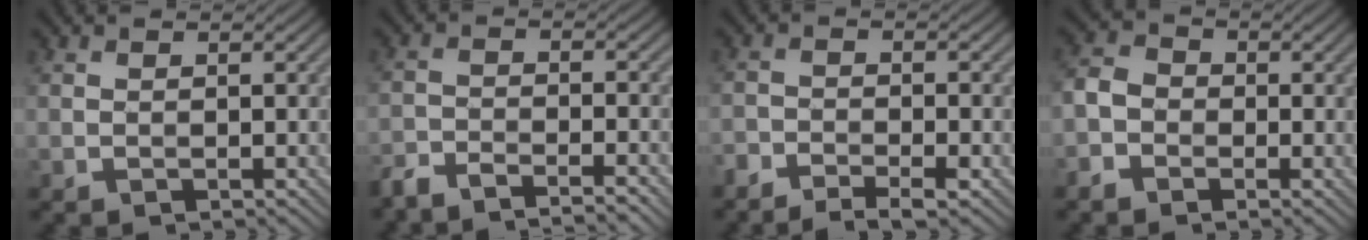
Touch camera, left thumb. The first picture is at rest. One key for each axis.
{"total": 4.9, "fx": -4.4, "fy": 0.7, "fz": 2.0, "tx": -0.041, "ty": -0.008, "tz": -0.087}
{"total": 4.6, "fx": -3.8, "fy": 1.0, "fz": 2.4, "tx": -0.046, "ty": -0.006, "tz": -0.072}
{"total": 3.3, "fx": -1.7, "fy": 2.5, "fz": 1.3, "tx": -0.036, "ty": 0.002, "tz": -0.047}